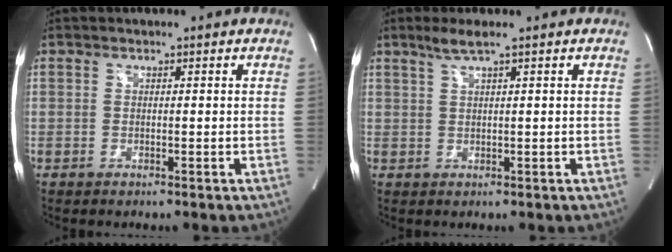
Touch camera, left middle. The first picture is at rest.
{"total": 2.7, "force": [1.8, -0.3, 2.0], "torque": [-0.051, 0.005, 0.041]}